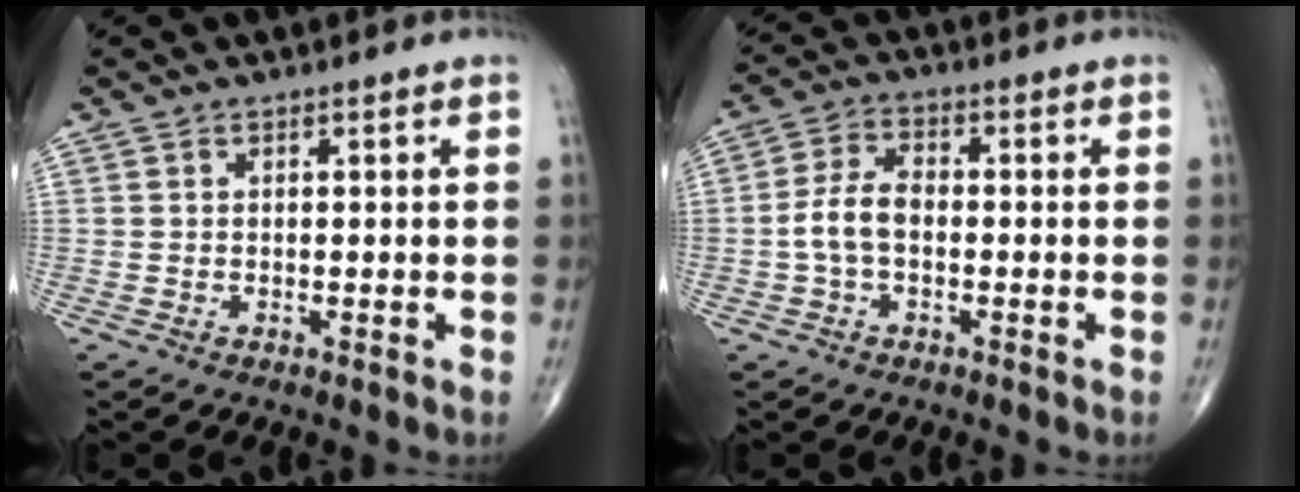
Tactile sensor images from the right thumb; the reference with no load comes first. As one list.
[{"total": 6.0, "force": [-1.0, 3.5, 4.8], "torque": [-0.097, 0.023, -0.025]}]